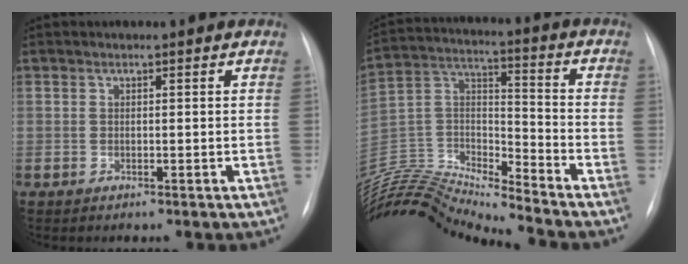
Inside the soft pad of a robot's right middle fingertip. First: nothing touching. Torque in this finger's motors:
{"motor_torque": [-0.63, -1.11, -0.05, 0.06]}